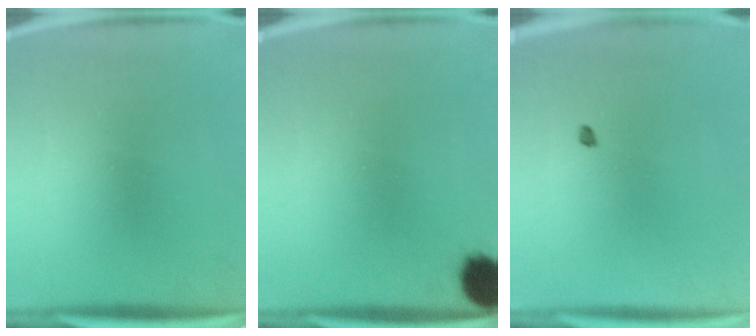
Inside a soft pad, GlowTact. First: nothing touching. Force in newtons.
{"total": 8.9}
{"total": 0.9}